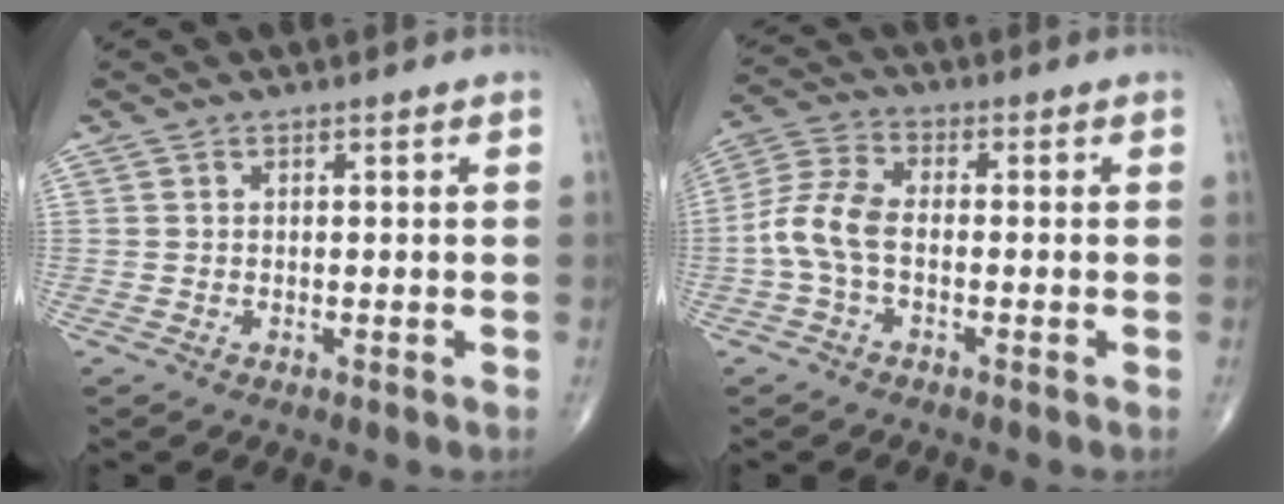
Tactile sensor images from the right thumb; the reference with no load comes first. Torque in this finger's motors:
{"motor_torque": [0.06, 0.06, 0.12, -0.13, 0.09]}